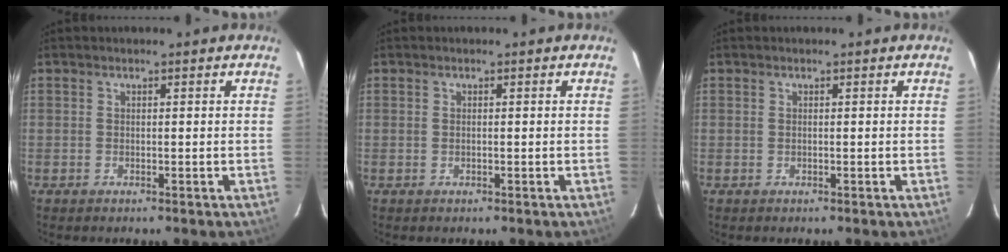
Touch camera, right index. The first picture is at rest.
{"total": 0.0}
{"total": 0.0}